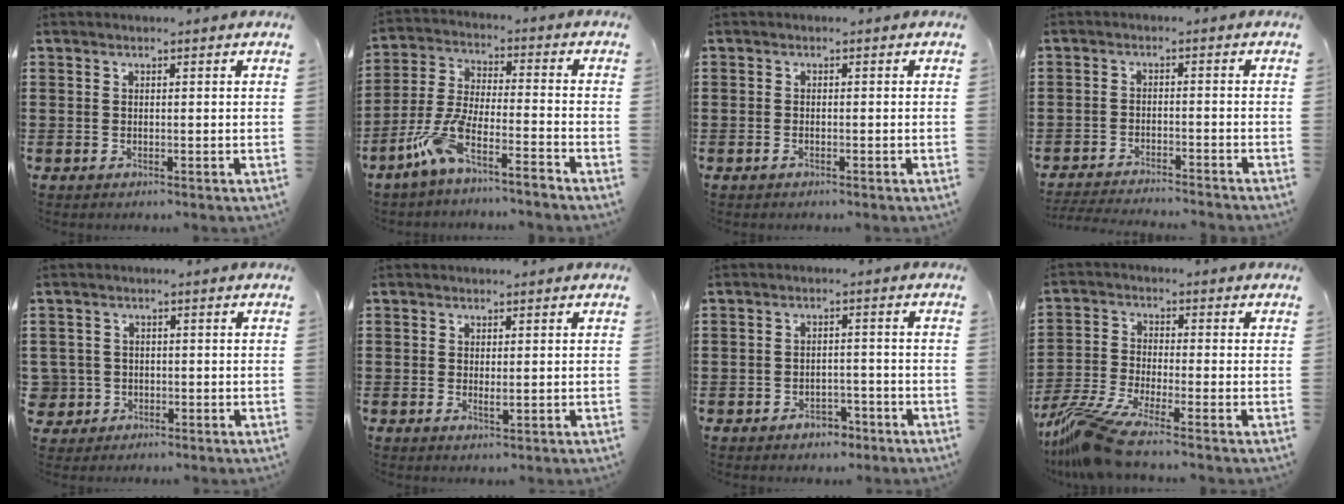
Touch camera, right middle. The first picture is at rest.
{"total": 7.8, "force": [-6.5, 0.1, 4.3], "torque": [-0.118, -0.016, -0.135]}
{"total": 0.5, "force": [-0.4, 0.0, 0.3], "torque": [-0.008, -0.004, -0.007]}
{"total": 3.5, "force": [-3.5, 0.0, 0.4], "torque": [-0.015, -0.002, -0.075]}
{"total": 2.8, "force": [-0.8, 2.7, 0.2], "torque": [-0.023, 0.002, -0.022]}
{"total": 1.3, "force": [0.3, 0.3, 1.3], "torque": [-0.017, -0.002, 0.002]}
{"total": 2.8, "force": [-2.3, 1.3, 0.8], "torque": [-0.018, 0.003, -0.048]}
{"total": 8.9, "force": [-7.3, 0.8, 5.0], "torque": [-0.125, -0.011, -0.148]}